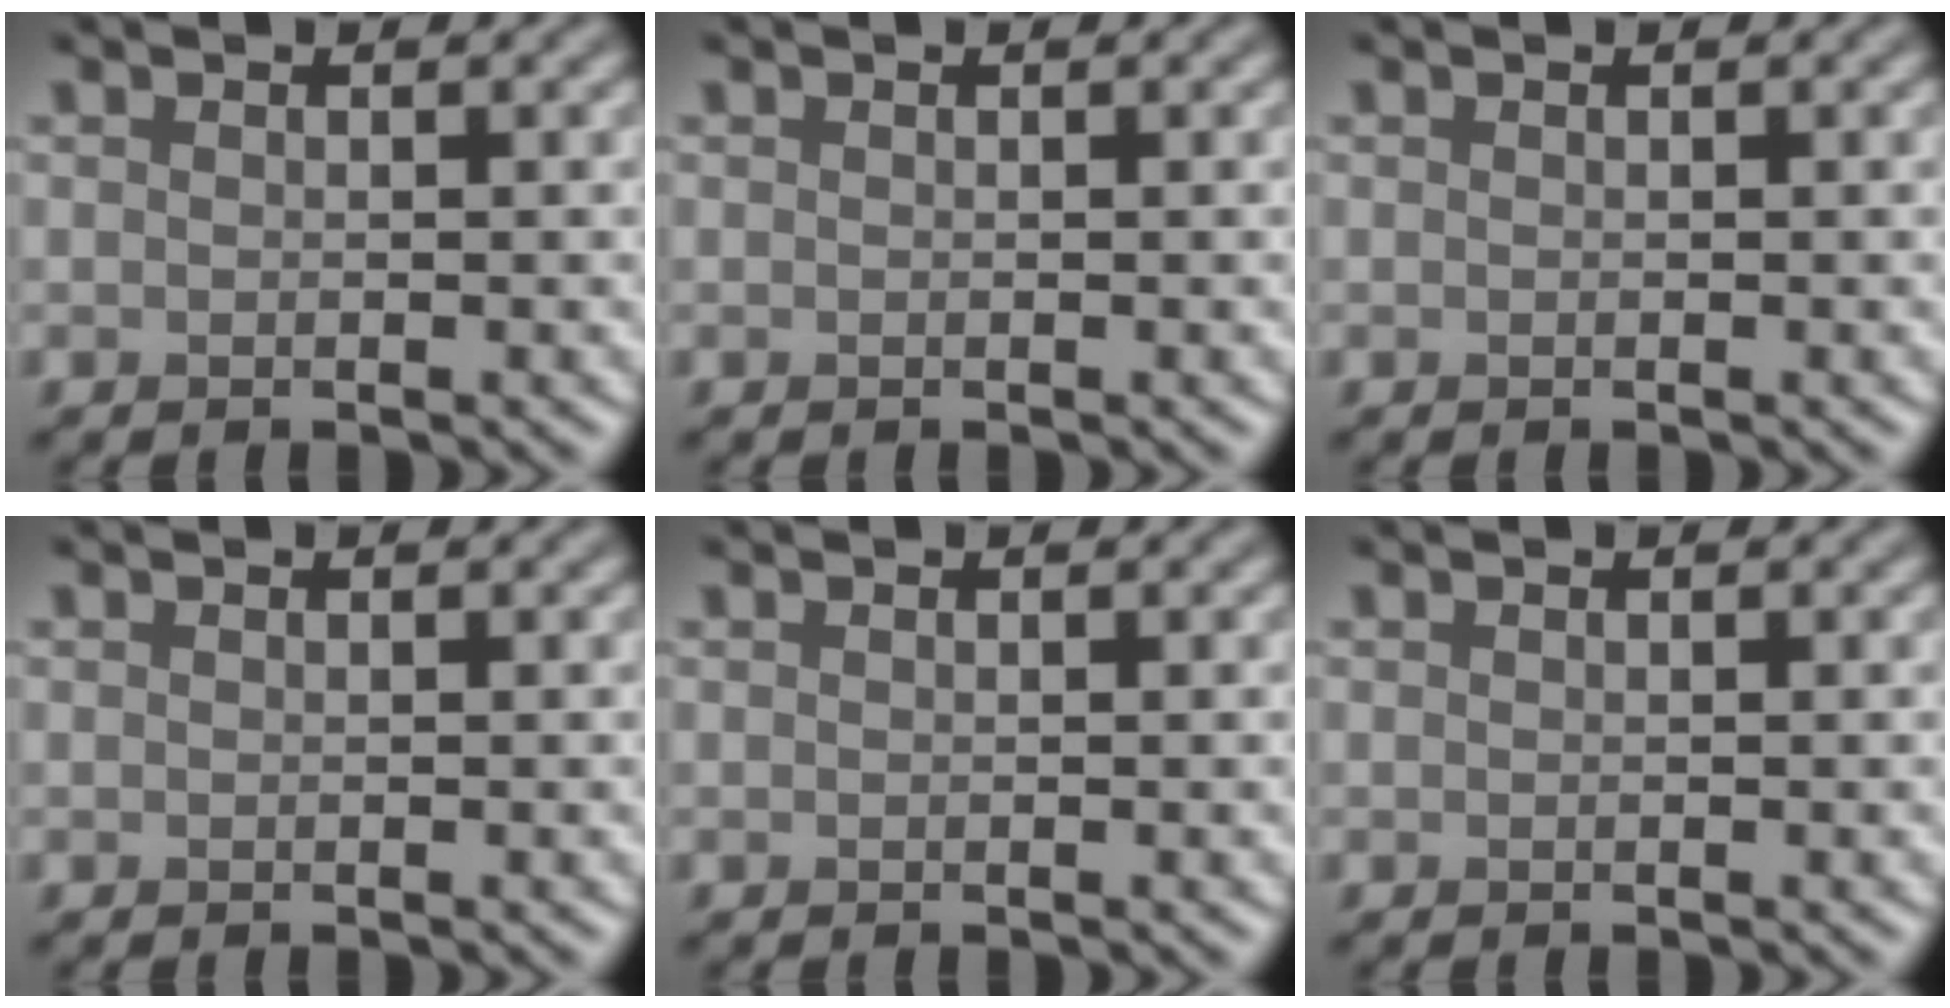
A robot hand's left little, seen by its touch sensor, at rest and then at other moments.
{"total": 0.0}
{"total": 0.0}
{"total": 0.0}
{"total": 0.0}
{"total": 0.0}